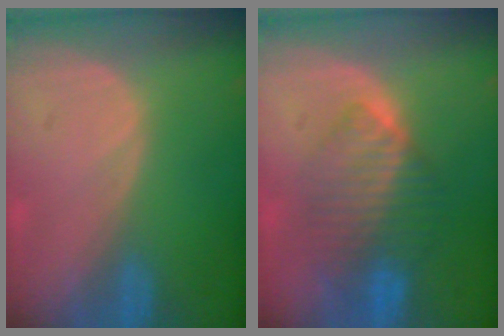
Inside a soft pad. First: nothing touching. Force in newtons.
{"total": 7.7, "press": 7.5, "slide": 2.0}